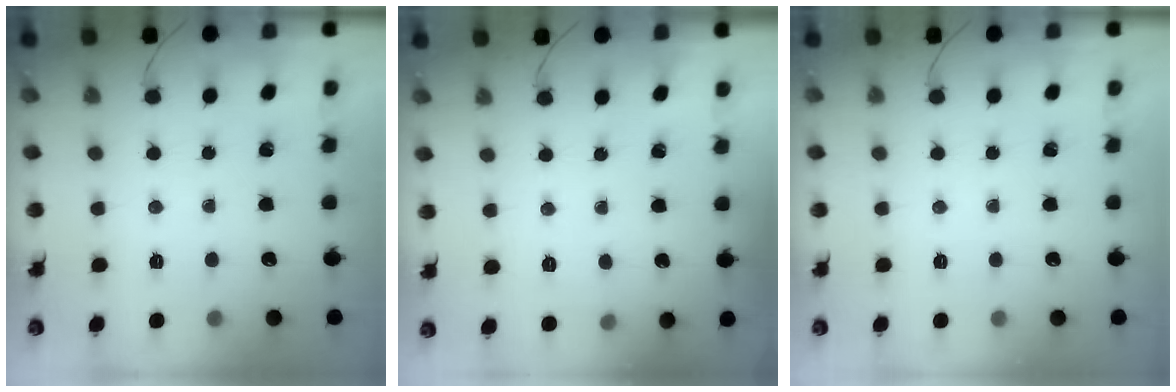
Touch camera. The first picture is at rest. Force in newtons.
{"total": 4.7, "press": 4.5, "slide": 1.4}
{"total": 0.0}